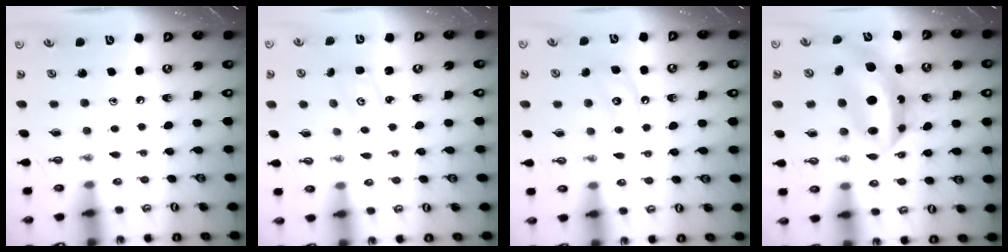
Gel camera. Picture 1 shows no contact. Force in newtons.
{"total": 1.8, "press": 1.8, "slide": 0.1}
{"total": 4.8, "press": 4.7, "slide": 0.9}
{"total": 9.1, "press": 9.0, "slide": 1.0}